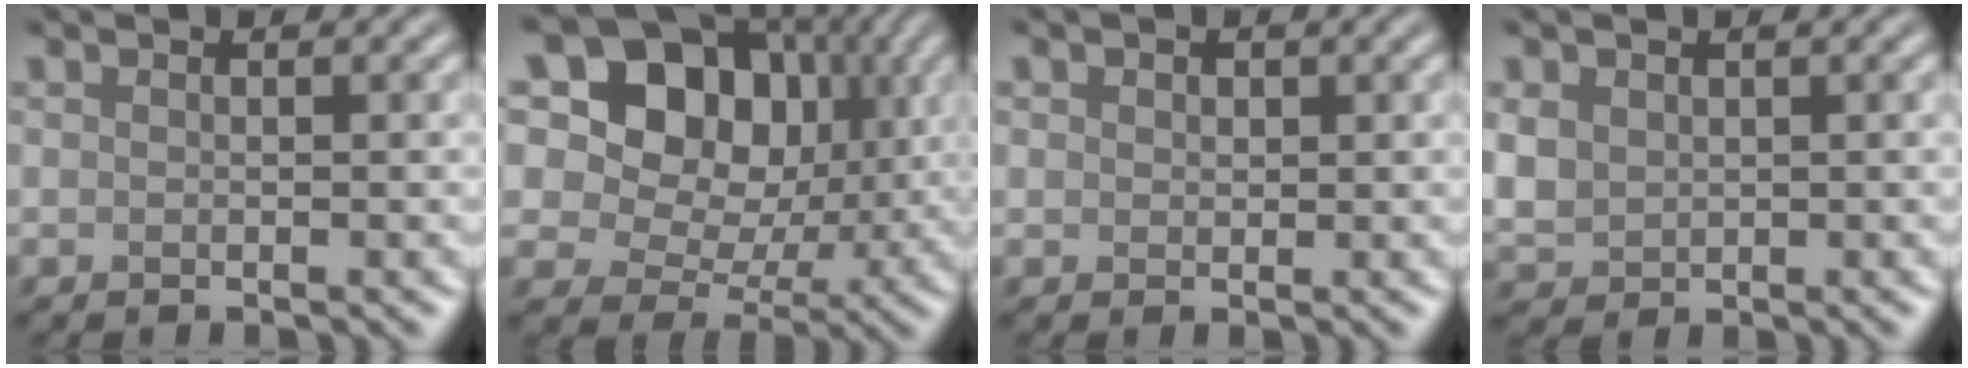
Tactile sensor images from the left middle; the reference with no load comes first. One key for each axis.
{"total": 12.8, "fx": 5.2, "fy": 9.7, "fz": 6.5, "tx": -0.138, "ty": 0.058, "tz": 0.087}
{"total": 0.9, "fx": 0.5, "fy": 0.1, "fz": -0.8, "tx": 0.002, "ty": 0.004, "tz": 0.016}
{"total": 1.5, "fx": 0.6, "fy": 1.3, "fz": 0.1, "tx": -0.027, "ty": 0.004, "tz": 0.029}